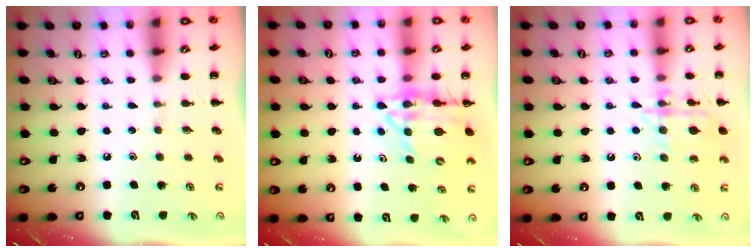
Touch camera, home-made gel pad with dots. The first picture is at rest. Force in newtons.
{"total": 14.6, "press": 14.1, "slide": 3.8}
{"total": 14.4, "press": 14.4, "slide": 1.3}